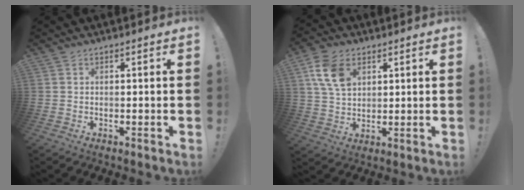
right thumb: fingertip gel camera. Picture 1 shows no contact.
{"total": 11.2, "force": [4.7, 7.6, 6.7], "torque": [-0.123, -0.002, 0.093]}